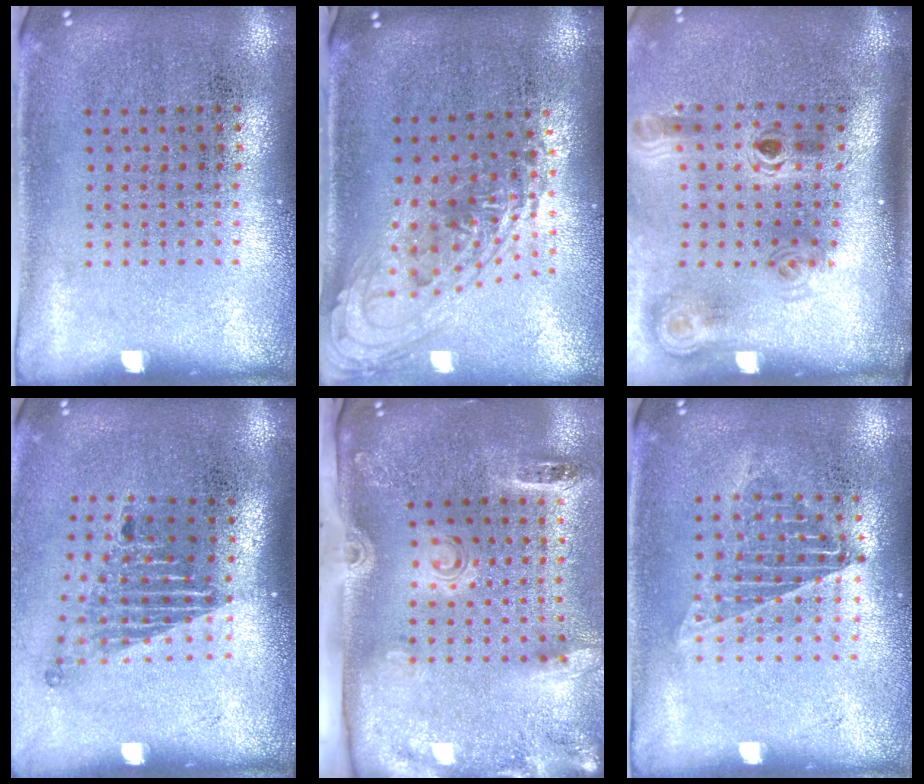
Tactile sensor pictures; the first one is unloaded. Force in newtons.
{"total": 1.5, "press": 1.3, "slide": 0.7}
{"total": 2.1, "press": 1.4, "slide": 1.5}
{"total": 1.7, "press": 1.1, "slide": 1.2}
{"total": 2.8, "press": 1.9, "slide": 2.1}
{"total": 1.0, "press": 1.0, "slide": 0.2}